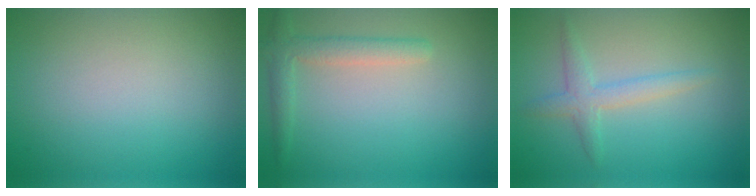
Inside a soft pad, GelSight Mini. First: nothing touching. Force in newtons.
{"total": 2.6, "press": 2.5, "slide": 0.2}
{"total": 2.3, "press": 2.3, "slide": 0.1}